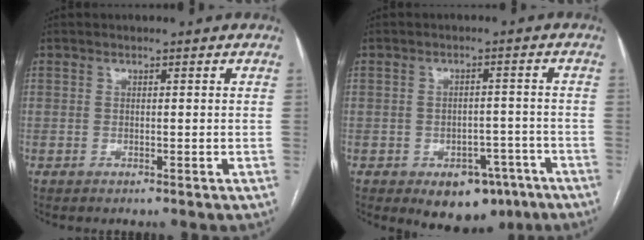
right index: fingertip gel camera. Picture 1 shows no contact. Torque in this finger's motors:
{"motor_torque": [-0.03, -0.03, 0.09, 0.00]}